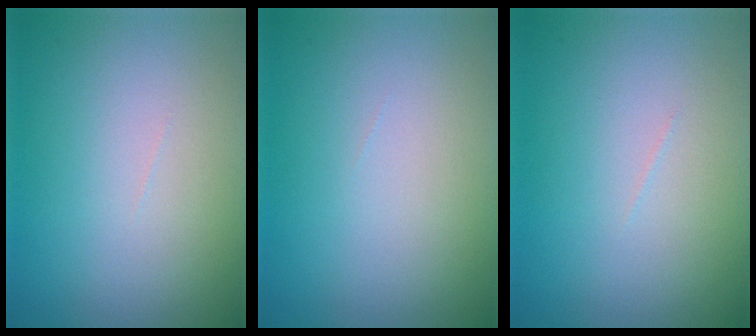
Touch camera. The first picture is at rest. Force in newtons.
{"total": 0.0}
{"total": 0.0}